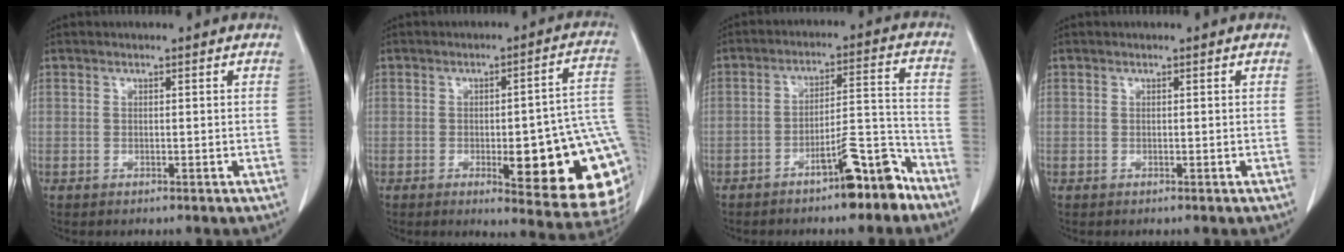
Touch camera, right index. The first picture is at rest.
{"total": 20.1, "force": [-3.8, 4.1, 19.3], "torque": [-0.148, 0.013, -0.032]}
{"total": 9.1, "force": [-6.4, 1.7, 6.2], "torque": [-0.092, 0.023, -0.099]}
{"total": 0.0}